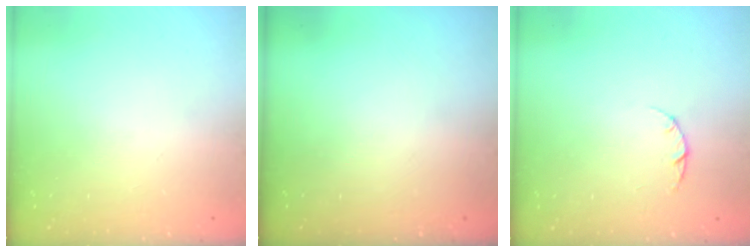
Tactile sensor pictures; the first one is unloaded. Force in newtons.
{"total": 0.0}
{"total": 3.0, "press": 3.0, "slide": 0.4}